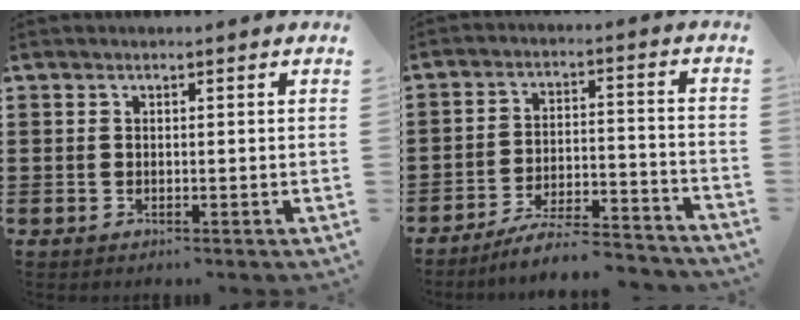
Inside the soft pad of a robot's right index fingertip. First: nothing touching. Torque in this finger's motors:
{"motor_torque": [0.47, 1.04, -0.08, -0.03]}